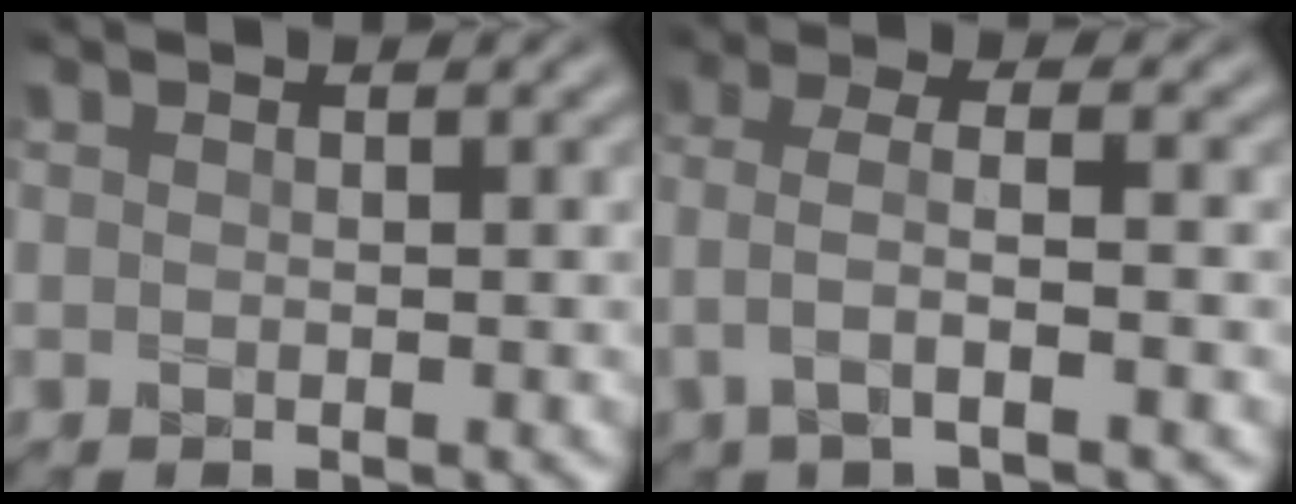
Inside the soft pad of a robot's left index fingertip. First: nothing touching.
{"total": 3.7, "force": [-0.8, 1.1, 3.5], "torque": [-0.065, 0.003, -0.022]}